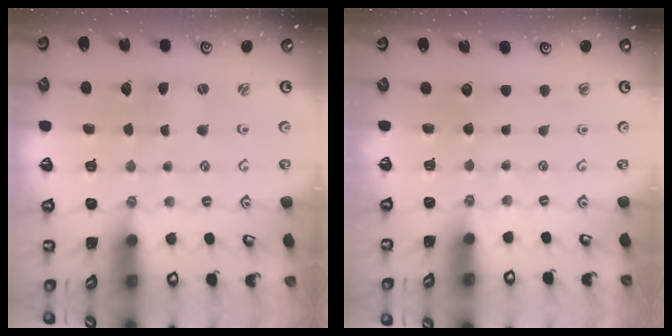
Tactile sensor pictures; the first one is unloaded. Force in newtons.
{"total": 0.0}